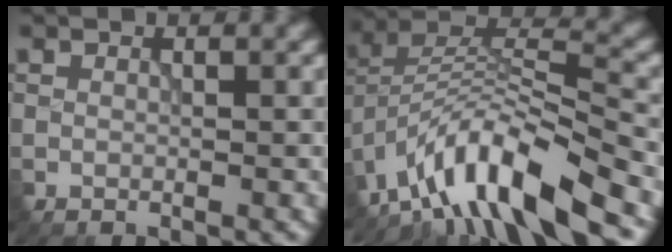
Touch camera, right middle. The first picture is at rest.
{"total": 11.7, "force": [-8.3, 2.7, 7.7], "torque": [-0.123, 0.015, -0.154]}